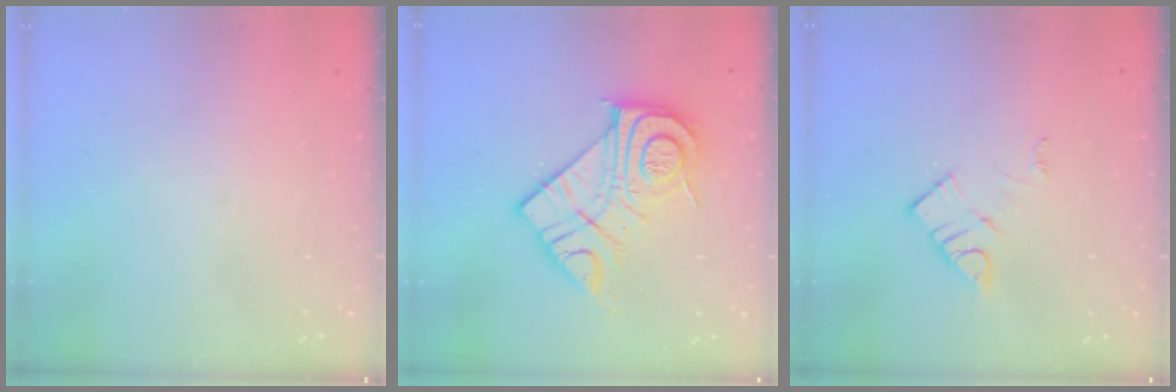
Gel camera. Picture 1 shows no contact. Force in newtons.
{"total": 18.1, "press": 18.0, "slide": 1.5}
{"total": 8.2, "press": 8.2, "slide": 0.5}